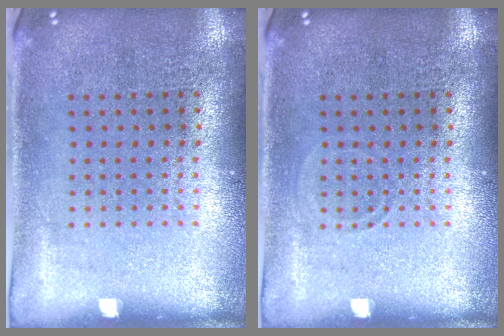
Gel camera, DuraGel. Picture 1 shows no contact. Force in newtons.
{"total": 0.6, "press": 0.5, "slide": 0.2}